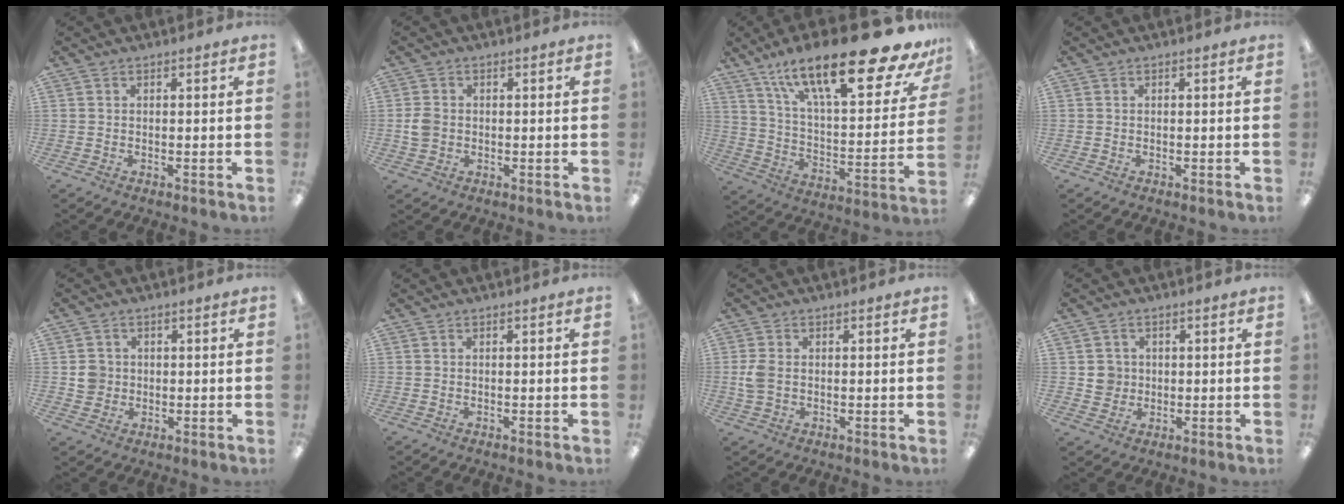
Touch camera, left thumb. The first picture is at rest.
{"total": 3.8, "force": [-0.1, 3.3, 1.9], "torque": [-0.026, 0.005, -0.002]}
{"total": 26.9, "force": [18.0, 7.6, 18.5], "torque": [-0.280, -0.114, 0.292]}
{"total": 0.0}
{"total": 3.4, "force": [0.1, 3.3, 1.0], "torque": [-0.005, -0.001, -0.001]}
{"total": 0.0}
{"total": 4.3, "force": [0.1, 3.0, 3.1], "torque": [-0.065, -0.001, -0.002]}
{"total": 4.1, "force": [0.6, 4.1, 0.4], "torque": [0.006, -0.001, 0.007]}